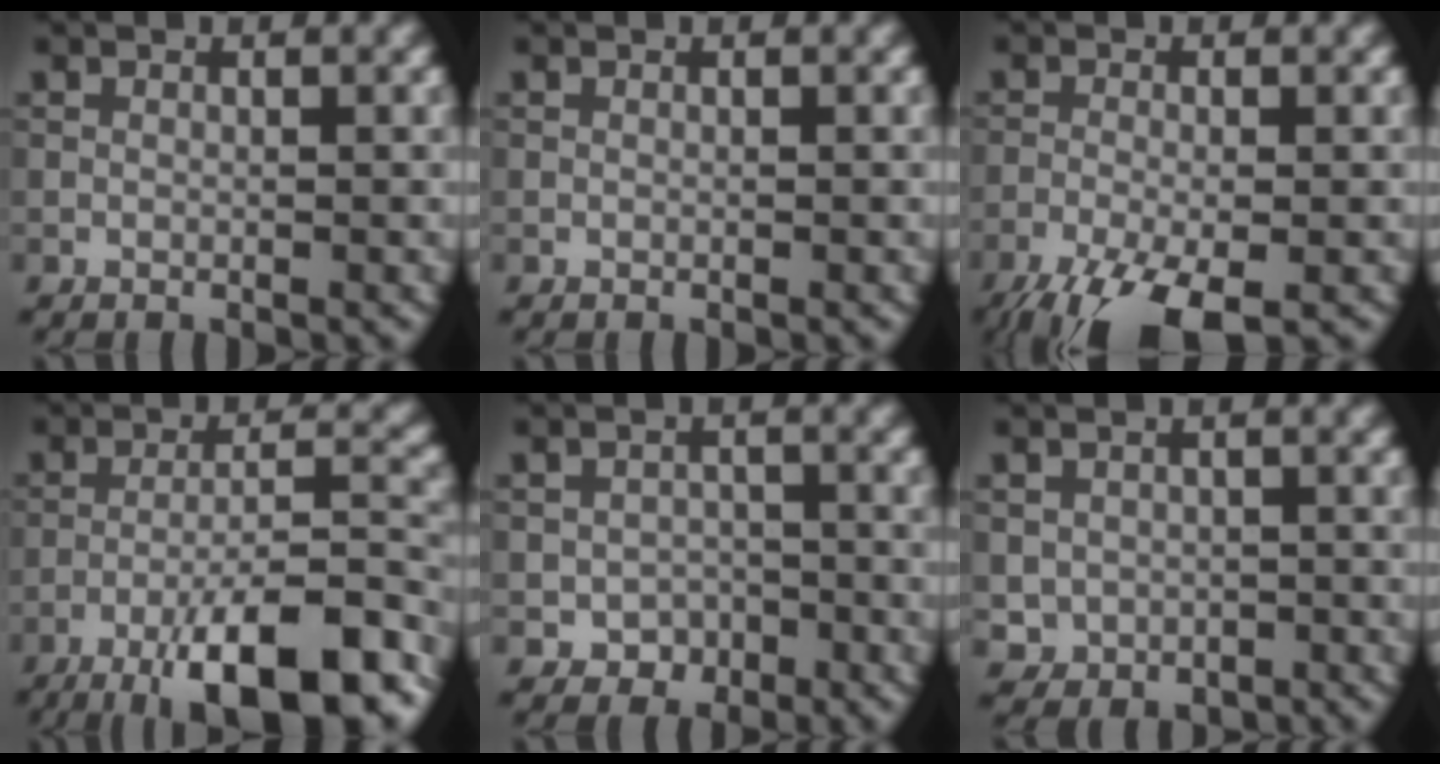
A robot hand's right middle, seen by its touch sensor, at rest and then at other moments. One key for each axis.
{"total": 0.0}
{"total": 7.6, "fx": -5.0, "fy": 2.2, "fz": 5.4, "tx": -0.108, "ty": -0.029, "tz": -0.092}
{"total": 12.7, "fx": -8.1, "fy": 2.8, "fz": 9.4, "tx": -0.146, "ty": 0.006, "tz": -0.129}
{"total": 2.3, "fx": -1.2, "fy": 1.8, "fz": 0.7, "tx": -0.004, "ty": -0.001, "tz": -0.021}
{"total": 2.3, "fx": -0.4, "fy": 2.2, "fz": 0.6, "tx": -0.007, "ty": -0.011, "tz": -0.004}